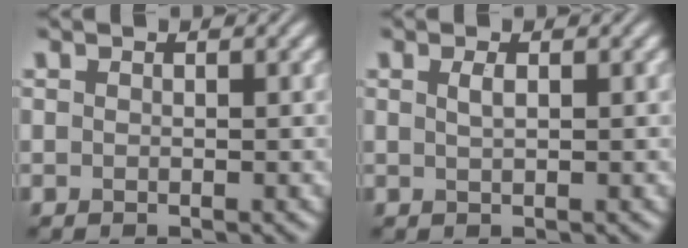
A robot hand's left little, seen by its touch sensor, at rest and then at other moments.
{"total": 1.0, "force": [0.4, 0.3, 0.9], "torque": [-0.017, 0.004, 0.007]}